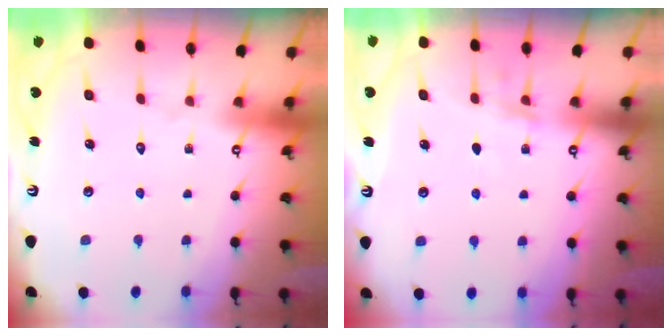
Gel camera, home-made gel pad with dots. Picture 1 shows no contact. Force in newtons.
{"total": 4.6, "press": 4.4, "slide": 1.4}